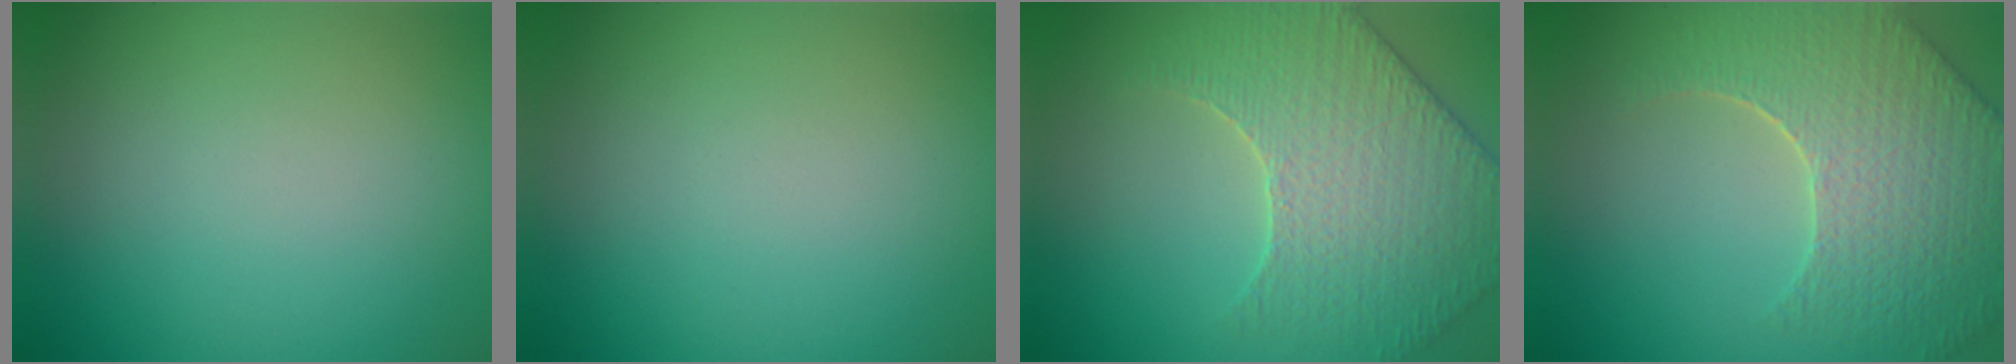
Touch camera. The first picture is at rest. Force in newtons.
{"total": 0.0}
{"total": 5.0, "press": 4.9, "slide": 0.8}
{"total": 7.4, "press": 5.7, "slide": 4.8}